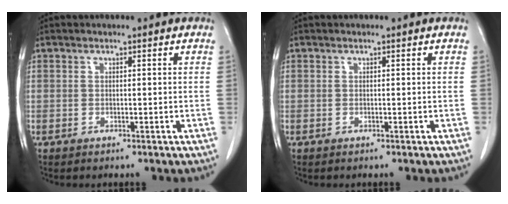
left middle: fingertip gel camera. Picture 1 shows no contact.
{"total": 0.0}